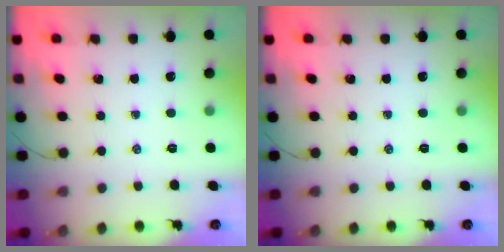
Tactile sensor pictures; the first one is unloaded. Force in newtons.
{"total": 0.0}